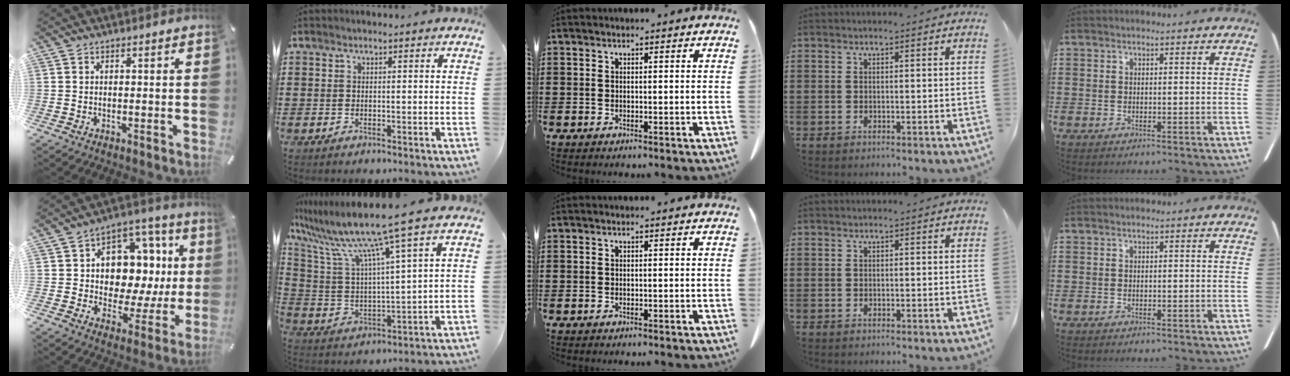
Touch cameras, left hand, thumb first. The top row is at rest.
{"thumb": {"total": 13.6, "force": [3.7, 10.4, 7.9], "torque": [-0.104, -0.041, 0.067]}, "index": {"total": 10.8, "force": [8.2, -0.4, 7.0], "torque": [-0.171, -0.050, 0.129]}}